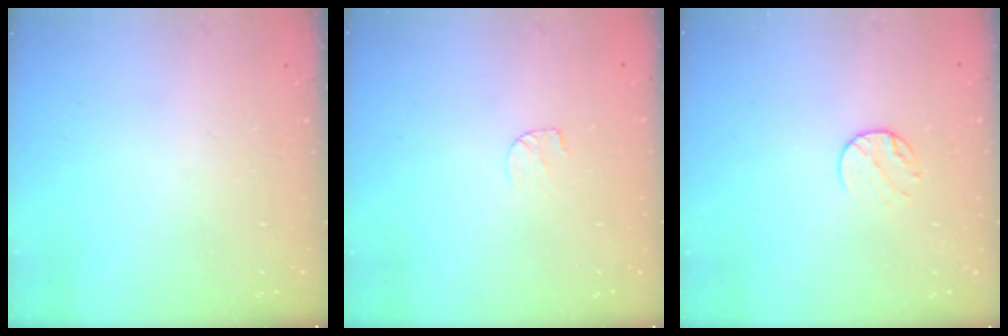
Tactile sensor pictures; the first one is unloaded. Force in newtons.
{"total": 3.8, "press": 3.8, "slide": 0.4}
{"total": 6.5, "press": 6.5, "slide": 0.6}